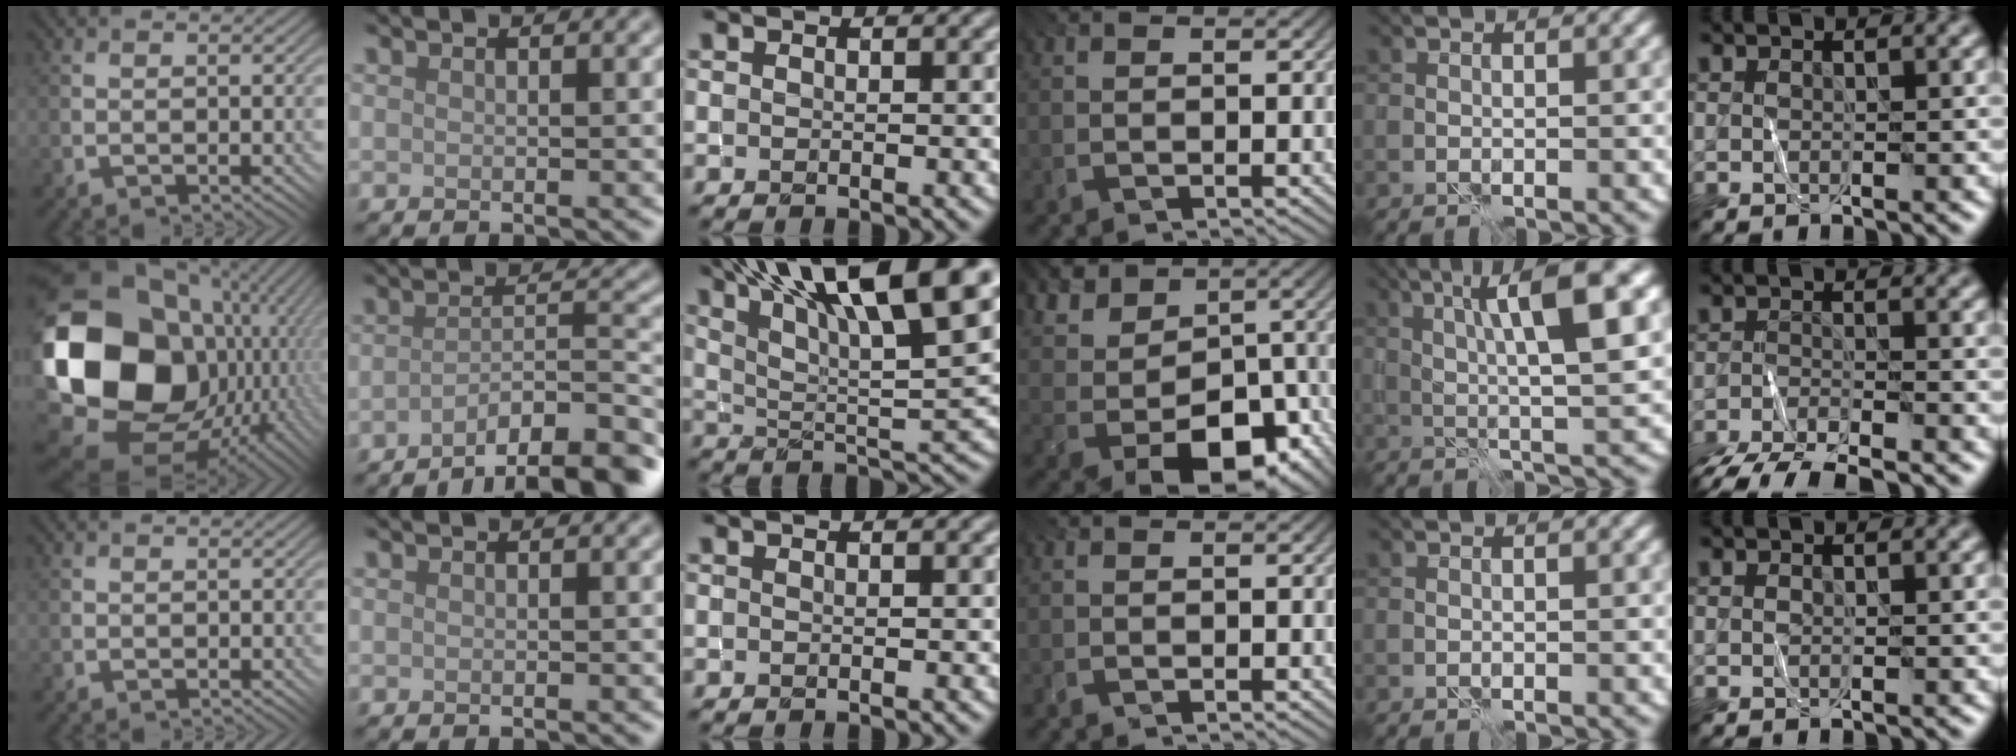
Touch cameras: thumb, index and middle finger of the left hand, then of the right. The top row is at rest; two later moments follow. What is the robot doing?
{"motion": "fold", "object": "shorts"}